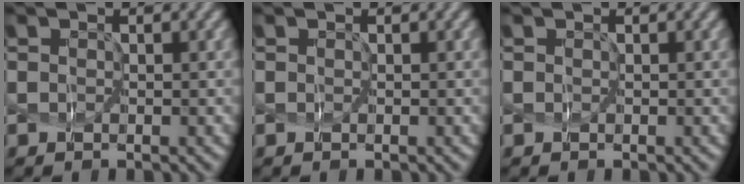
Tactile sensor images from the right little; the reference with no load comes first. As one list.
[{"total": 0.0}, {"total": 0.0}]